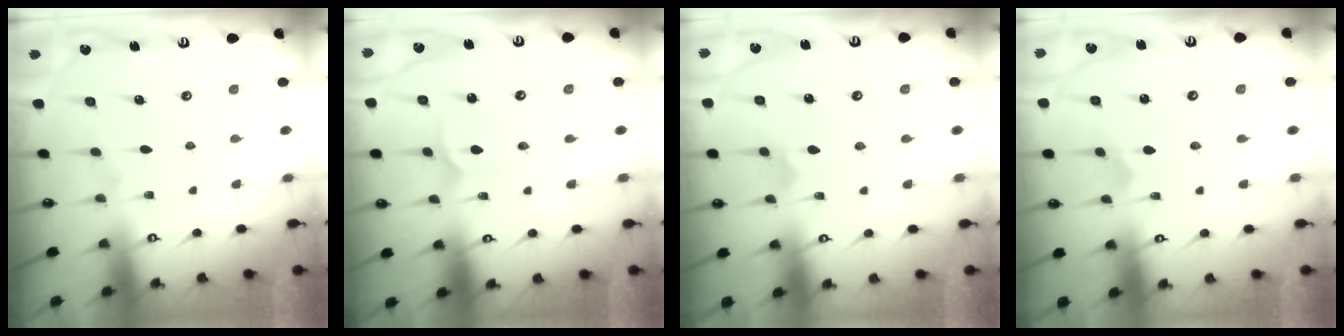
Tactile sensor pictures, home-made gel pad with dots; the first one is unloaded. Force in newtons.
{"total": 2.4, "press": 2.4, "slide": 0.2}
{"total": 2.5, "press": 2.5, "slide": 0.3}
{"total": 0.0}